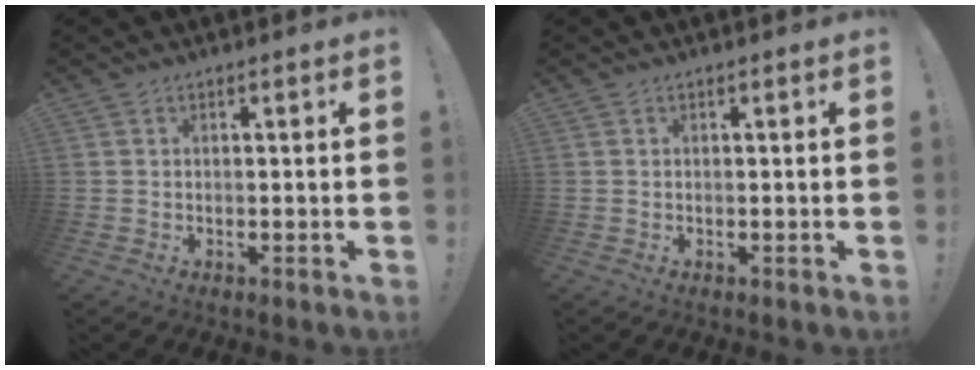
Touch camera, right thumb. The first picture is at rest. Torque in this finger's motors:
{"motor_torque": [-0.04, 0.00, 0.00, 0.00, 0.00]}